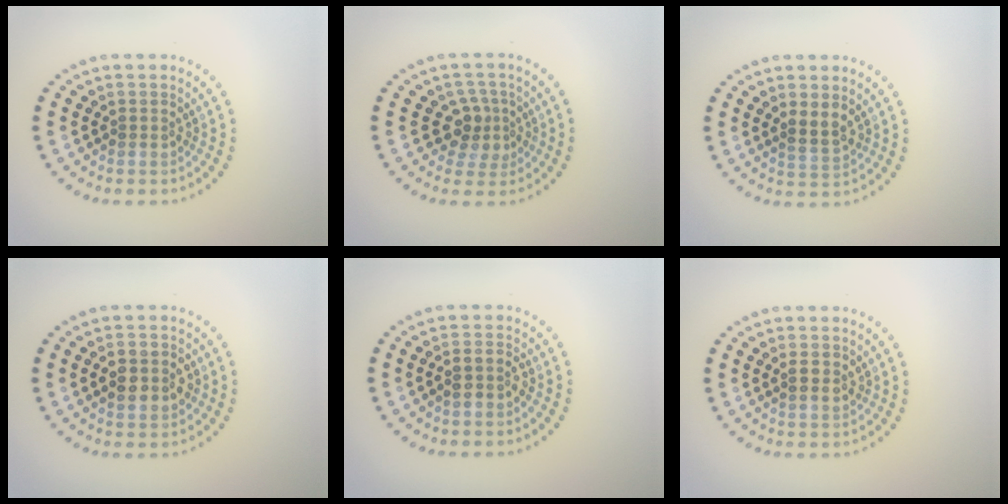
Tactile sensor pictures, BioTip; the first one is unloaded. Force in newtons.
{"total": 2.9, "press": 2.4, "slide": 1.6}
{"total": 1.9, "press": 1.6, "slide": 1.0}
{"total": 2.9, "press": 2.9, "slide": 0.1}
{"total": 1.7, "press": 1.6, "slide": 0.7}
{"total": 1.0, "press": 0.9, "slide": 0.4}